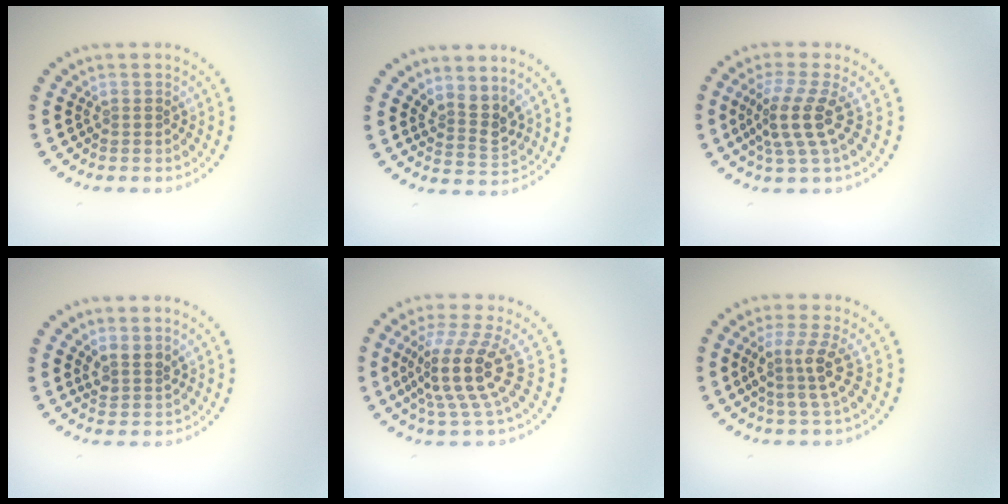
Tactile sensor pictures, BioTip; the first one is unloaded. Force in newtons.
{"total": 2.5, "press": 1.9, "slide": 1.6}
{"total": 3.8, "press": 2.8, "slide": 2.6}
{"total": 1.8, "press": 1.3, "slide": 1.2}
{"total": 5.0, "press": 3.8, "slide": 3.4}
{"total": 3.1, "press": 2.3, "slide": 2.1}